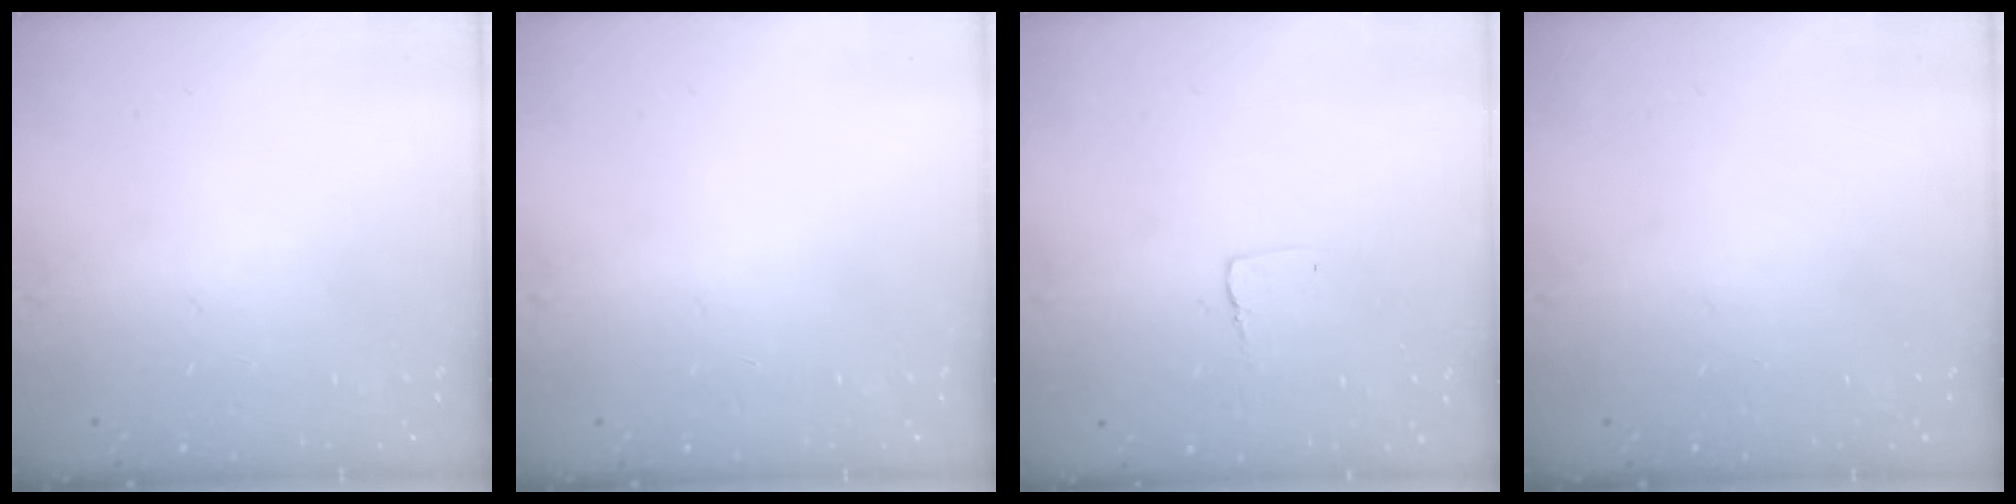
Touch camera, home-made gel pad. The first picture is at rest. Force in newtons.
{"total": 0.0}
{"total": 2.9, "press": 2.9, "slide": 0.2}
{"total": 0.0}